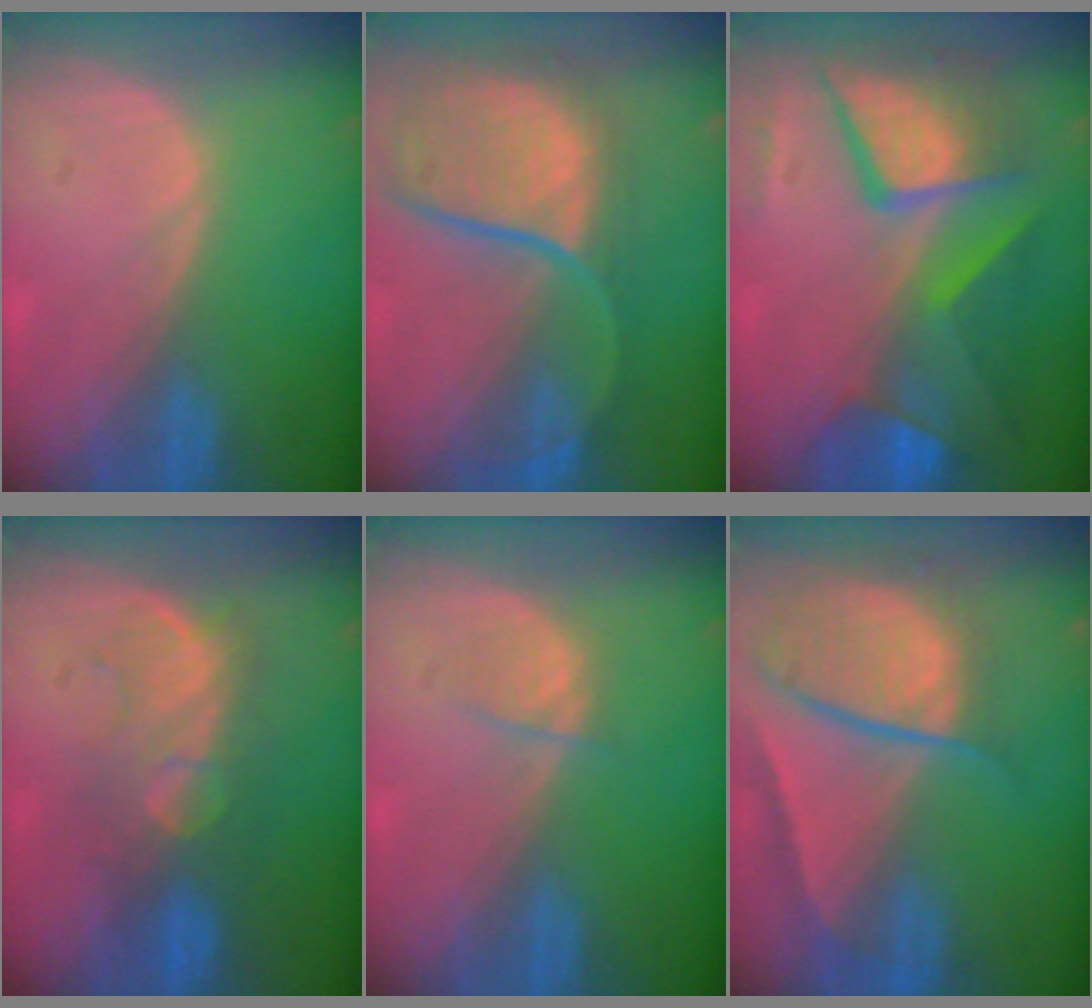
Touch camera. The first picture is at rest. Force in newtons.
{"total": 11.9, "press": 9.9, "slide": 6.6}
{"total": 11.6, "press": 11.6, "slide": 1.4}
{"total": 8.2, "press": 7.9, "slide": 2.2}
{"total": 1.9, "press": 1.9, "slide": 0.4}
{"total": 10.3, "press": 8.7, "slide": 5.5}